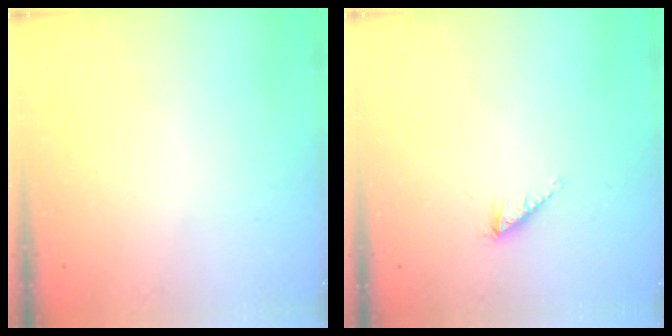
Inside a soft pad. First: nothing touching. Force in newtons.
{"total": 0.5, "press": 0.5, "slide": 0.1}